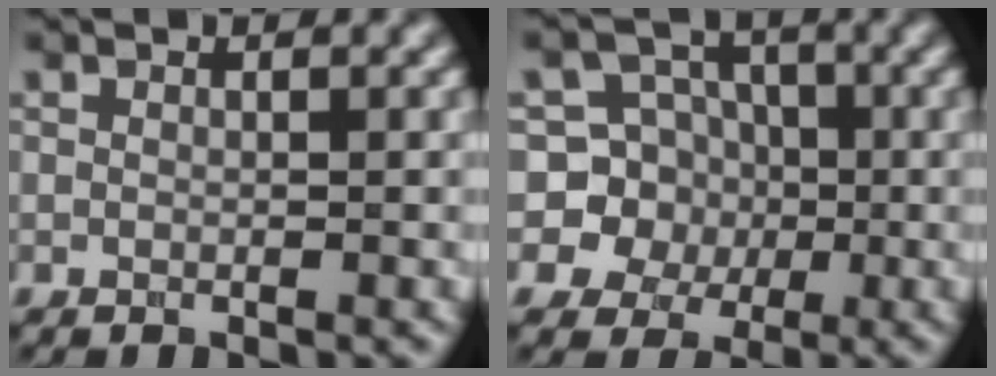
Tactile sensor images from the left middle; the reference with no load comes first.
{"total": 7.7, "force": [-0.5, 7.5, 1.6], "torque": [-0.031, 0.034, -0.039]}